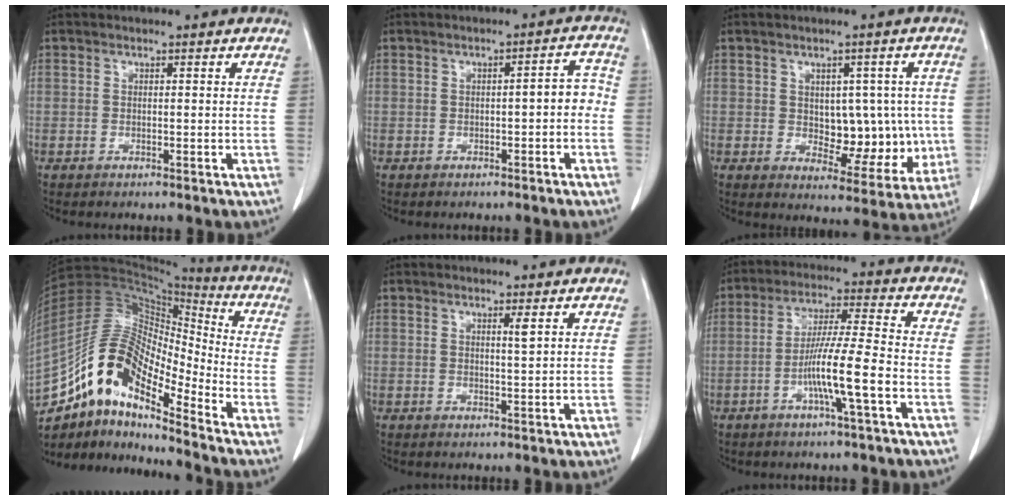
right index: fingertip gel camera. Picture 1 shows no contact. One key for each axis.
{"total": 3.5, "fx": -0.8, "fy": 1.1, "fz": 3.3, "tx": -0.039, "ty": 0.019, "tz": -0.009}
{"total": 9.1, "fx": 0.2, "fy": 5.5, "fz": 7.2, "tx": -0.071, "ty": 0.012, "tz": 0.020}
{"total": 15.0, "fx": -10.2, "fy": 4.4, "fz": 10.2, "tx": -0.196, "ty": 0.041, "tz": -0.181}
{"total": 1.5, "fx": 0.7, "fy": -0.2, "fz": 1.4, "tx": -0.025, "ty": -0.005, "tz": 0.012}
{"total": 9.3, "fx": -3.2, "fy": -0.6, "fz": 8.7, "tx": -0.161, "ty": 0.000, "tz": -0.062}